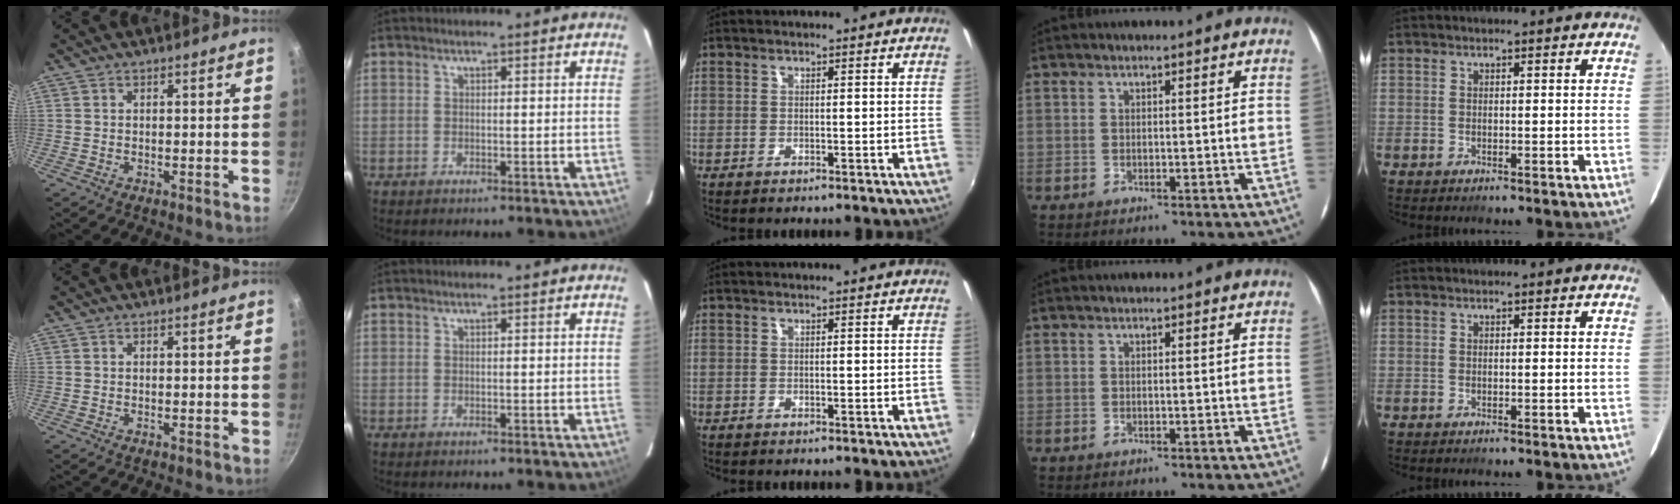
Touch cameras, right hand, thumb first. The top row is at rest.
{}